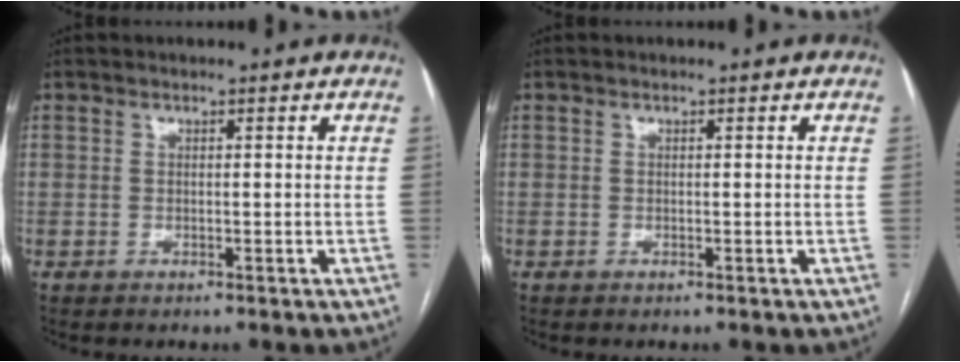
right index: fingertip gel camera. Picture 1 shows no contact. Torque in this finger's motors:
{"motor_torque": [0.00, 0.00, 0.00, 0.00]}